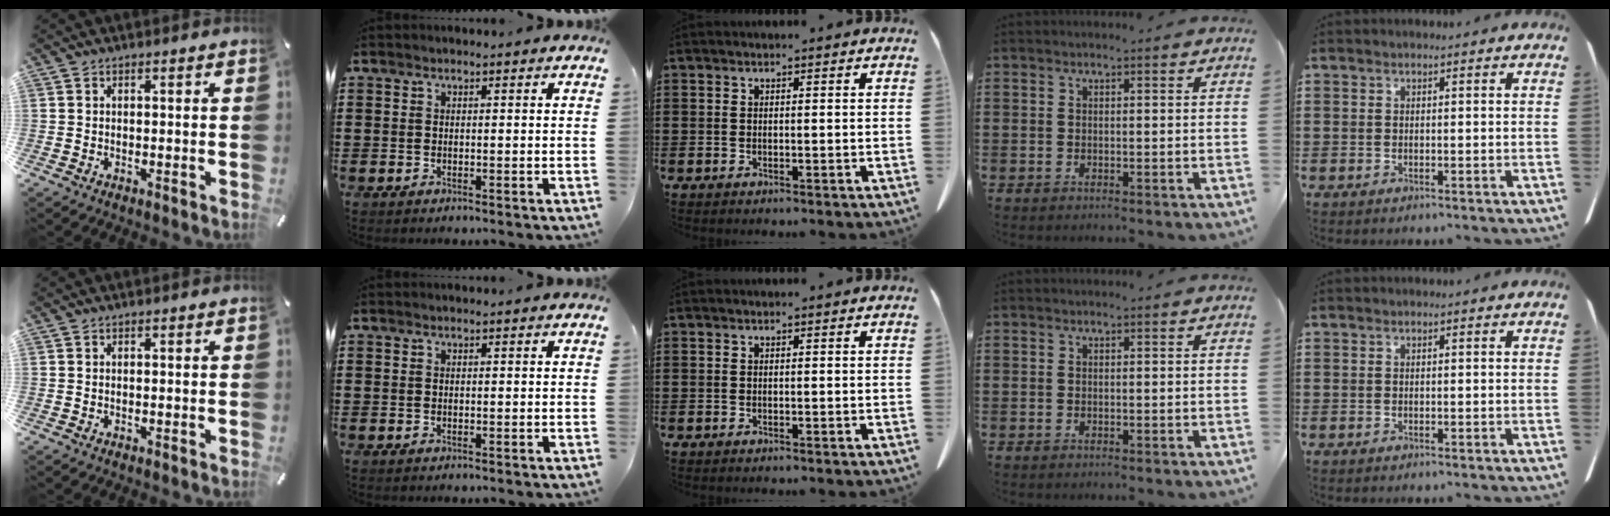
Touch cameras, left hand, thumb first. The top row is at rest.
{}